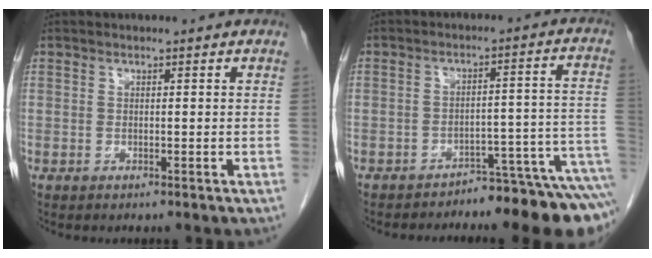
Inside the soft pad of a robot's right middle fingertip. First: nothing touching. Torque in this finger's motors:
{"motor_torque": [1.09, -1.05, 0.25, 0.05]}